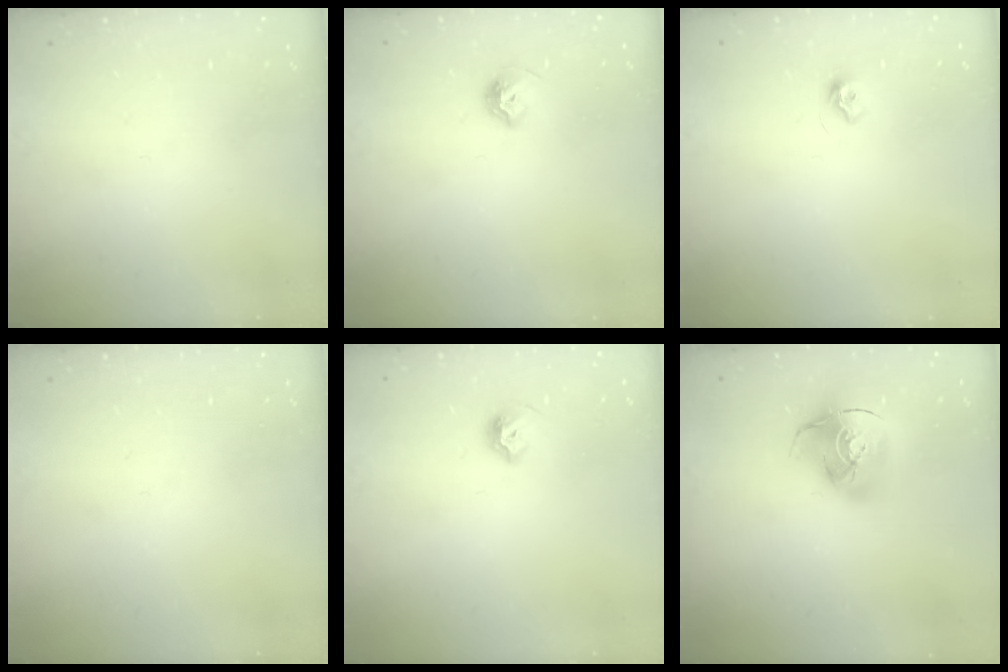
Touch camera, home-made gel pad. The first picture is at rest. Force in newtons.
{"total": 7.0, "press": 6.9, "slide": 0.8}
{"total": 6.4, "press": 6.3, "slide": 0.6}
{"total": 0.0}
{"total": 7.4, "press": 7.3, "slide": 1.2}
{"total": 16.1, "press": 16.0, "slide": 2.1}